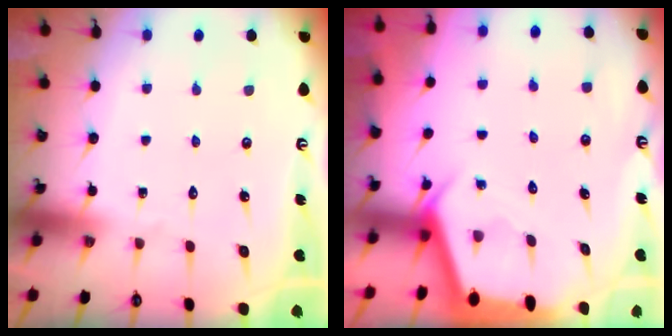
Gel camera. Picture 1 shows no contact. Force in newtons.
{"total": 2.3, "press": 2.3, "slide": 0.2}